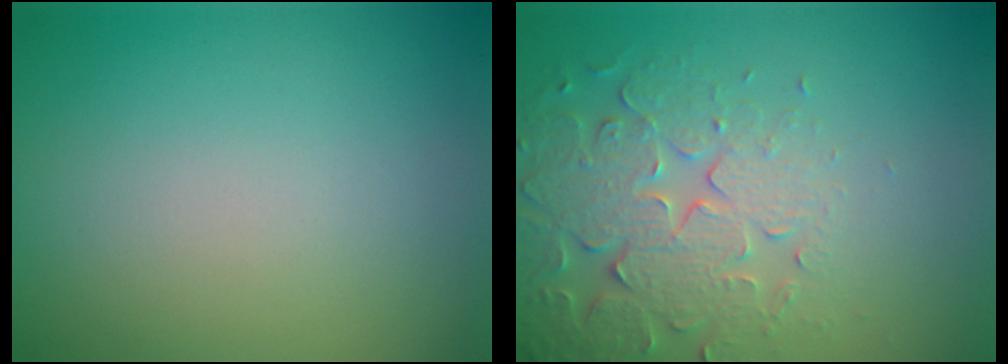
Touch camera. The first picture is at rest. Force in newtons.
{"total": 4.8, "press": 4.3, "slide": 2.1}